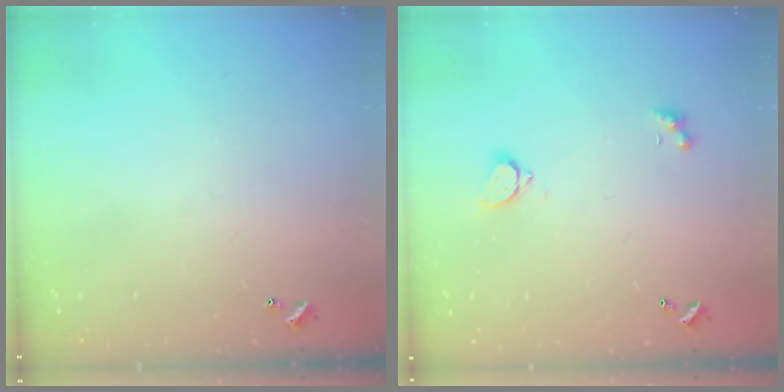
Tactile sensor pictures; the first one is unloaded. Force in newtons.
{"total": 1.0, "press": 0.8, "slide": 0.5}